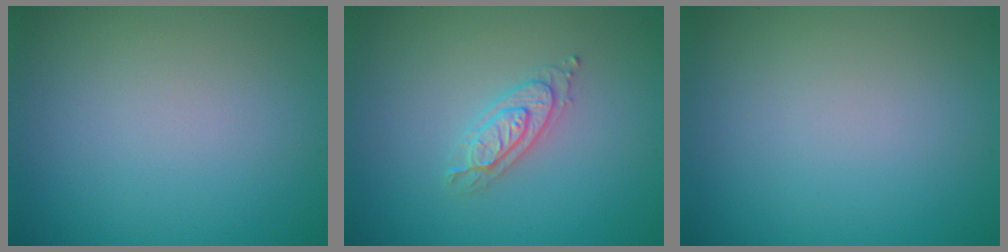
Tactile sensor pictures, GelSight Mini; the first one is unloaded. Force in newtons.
{"total": 2.2, "press": 2.1, "slide": 0.5}
{"total": 0.0}